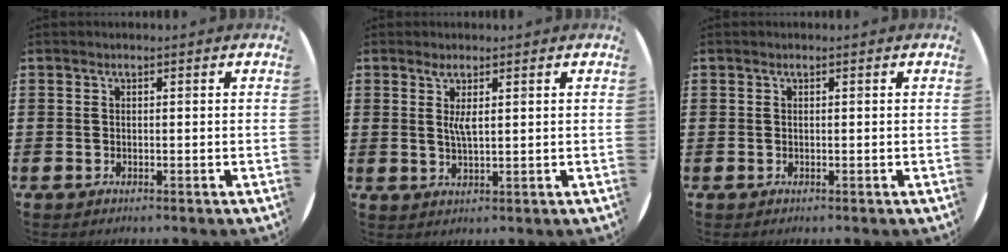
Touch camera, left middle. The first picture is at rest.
{"total": 2.3, "force": [1.0, 0.4, 2.0], "torque": [-0.043, 0.002, 0.017]}
{"total": 0.0}